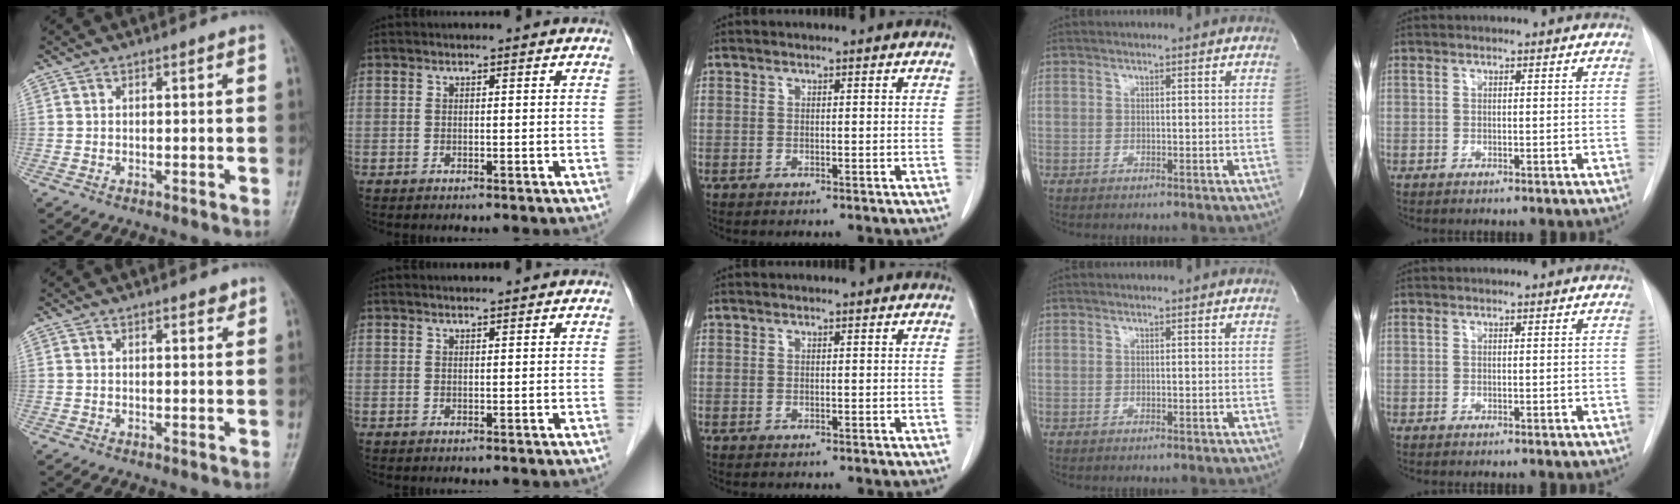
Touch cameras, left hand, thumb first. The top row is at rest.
{"thumb": {"total": 1.5, "force": [1.2, 0.5, 0.8], "torque": [-0.007, -0.007, 0.015]}, "index": {"total": 1.2, "force": [1.1, -0.1, 0.5], "torque": [-0.007, 0.008, 0.021]}}